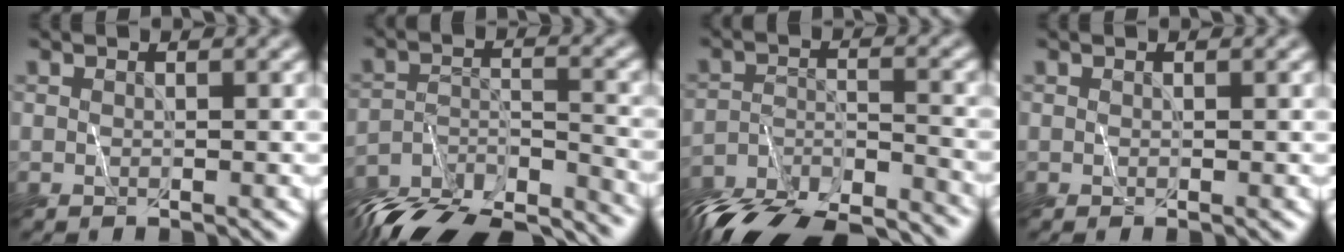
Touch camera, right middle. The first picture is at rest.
{"total": 14.9, "force": [-14.3, 3.0, 2.8], "torque": [-0.045, -0.016, -0.198]}
{"total": 11.9, "force": [-11.5, 2.1, 2.4], "torque": [-0.043, -0.022, -0.178]}
{"total": 0.0}